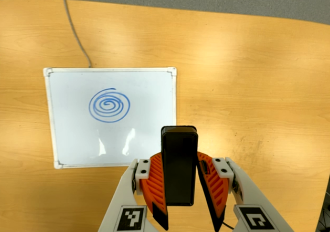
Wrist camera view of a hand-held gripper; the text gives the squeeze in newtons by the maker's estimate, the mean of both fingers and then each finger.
{"total": 4.9, "left": 4.2, "right": 5.6}